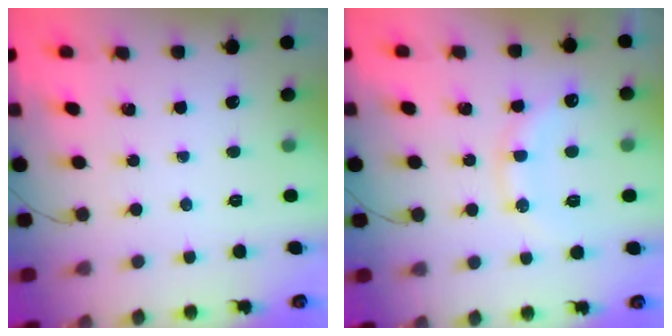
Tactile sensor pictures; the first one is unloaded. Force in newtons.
{"total": 13.2, "press": 13.2, "slide": 0.8}